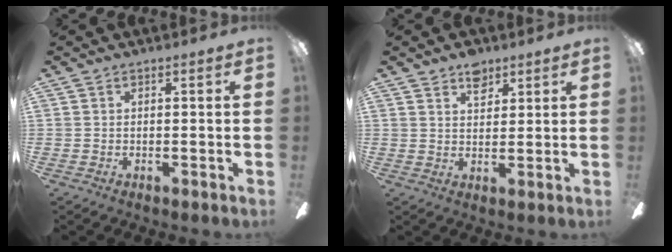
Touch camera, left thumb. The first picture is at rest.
{"total": 5.6, "force": [3.9, 3.2, 2.5], "torque": [-0.027, -0.016, 0.067]}